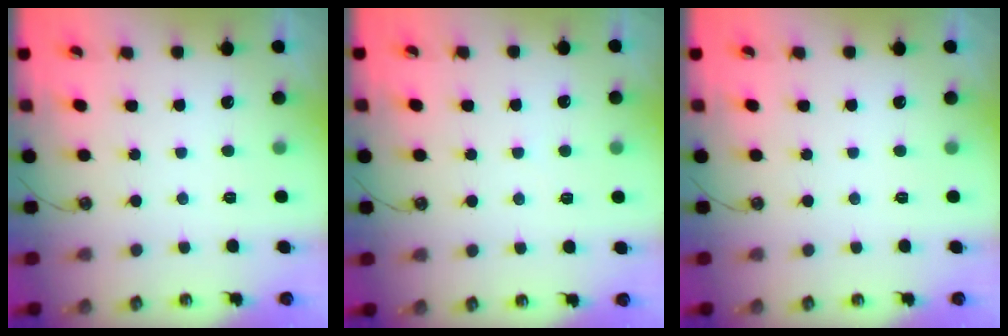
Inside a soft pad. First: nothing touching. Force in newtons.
{"total": 2.9, "press": 2.9, "slide": 0.3}
{"total": 0.0}